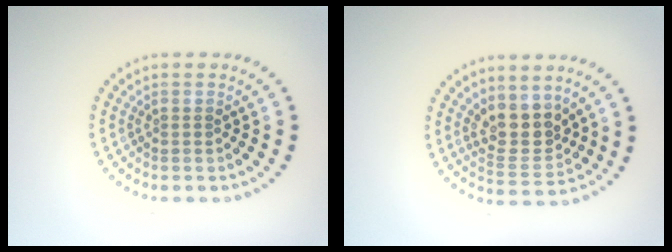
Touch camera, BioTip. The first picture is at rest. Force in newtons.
{"total": 3.5, "press": 3.1, "slide": 1.6}